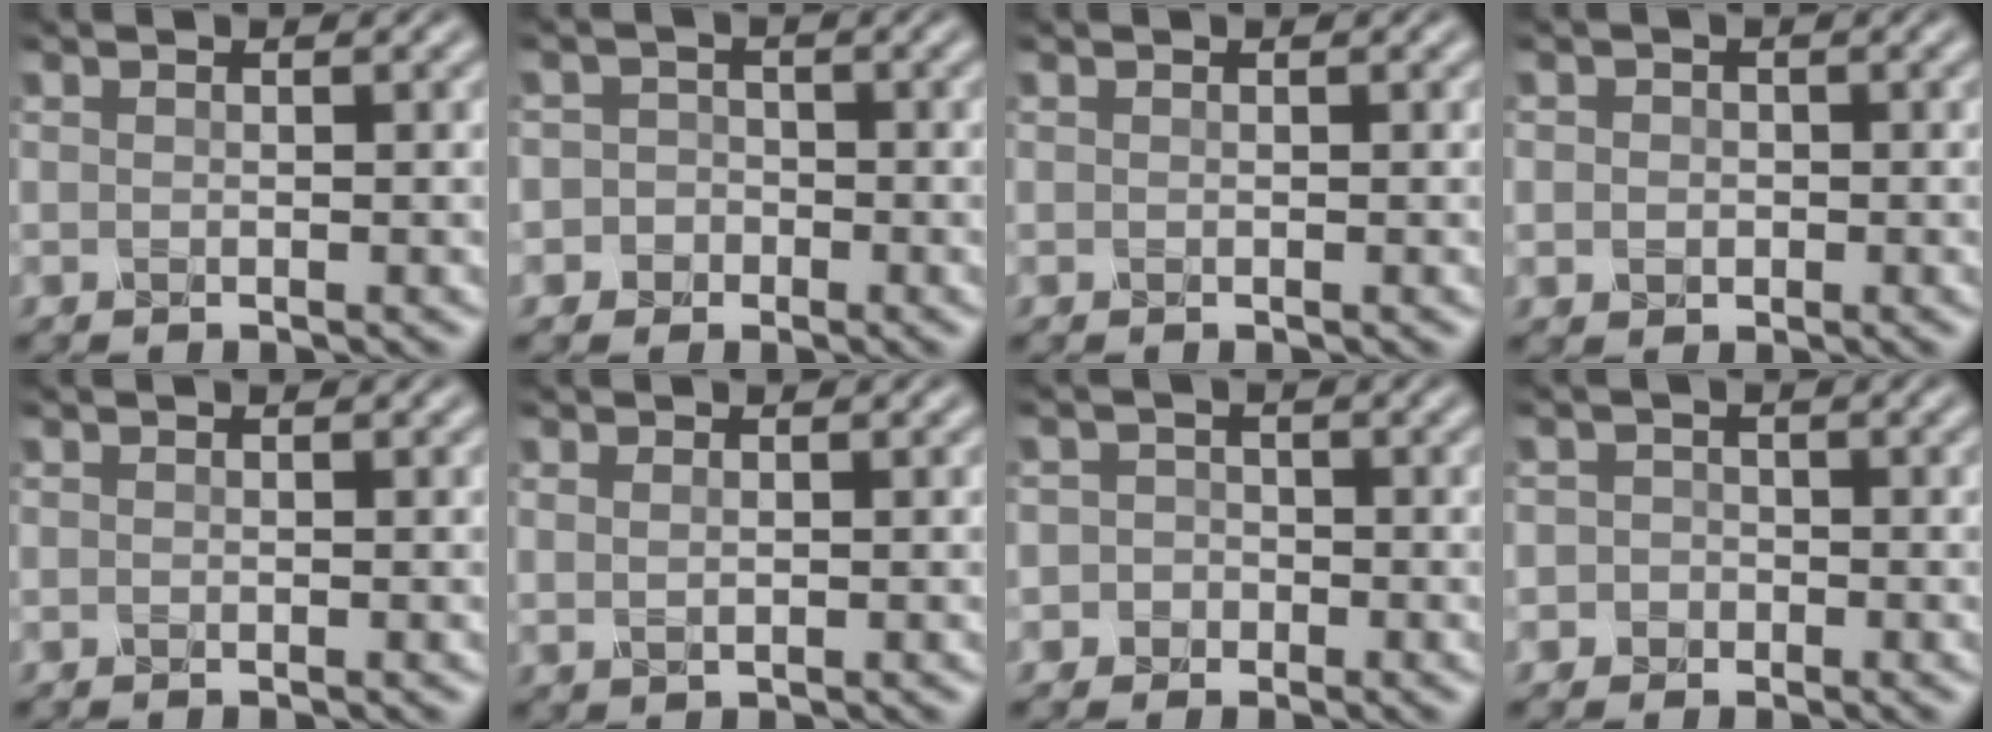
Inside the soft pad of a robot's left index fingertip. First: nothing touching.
{"total": 2.9, "force": [-1.0, 2.7, 0.4], "torque": [0.027, 0.008, -0.037]}
{"total": 0.0}
{"total": 1.6, "force": [0.1, 1.4, 0.6], "torque": [-0.003, 0.000, -0.003]}
{"total": 0.0}
{"total": 0.9, "force": [0.4, 0.5, 0.7], "torque": [-0.018, -0.003, 0.013]}
{"total": 2.4, "force": [-0.8, 2.3, 0.3], "torque": [0.022, 0.009, -0.031]}
{"total": 1.8, "force": [-0.4, 1.7, 0.3], "torque": [0.013, 0.008, -0.022]}